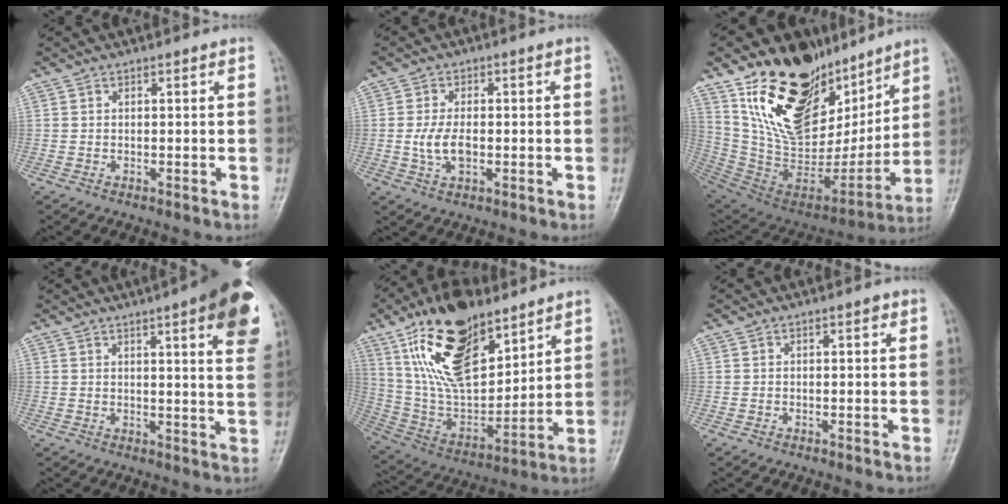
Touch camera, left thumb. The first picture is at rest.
{"total": 5.2, "force": [-0.7, 3.1, 4.2], "torque": [-0.080, 0.003, -0.013]}
{"total": 27.3, "force": [16.8, 15.0, 15.3], "torque": [-0.213, -0.069, 0.304]}
{"total": 15.7, "force": [7.8, 3.4, 13.2], "torque": [-0.145, -0.025, 0.088]}
{"total": 22.9, "force": [12.8, 10.5, 15.8], "torque": [-0.253, -0.055, 0.245]}
{"total": 0.7, "force": [0.3, 0.3, 0.6], "torque": [-0.007, 0.001, 0.002]}